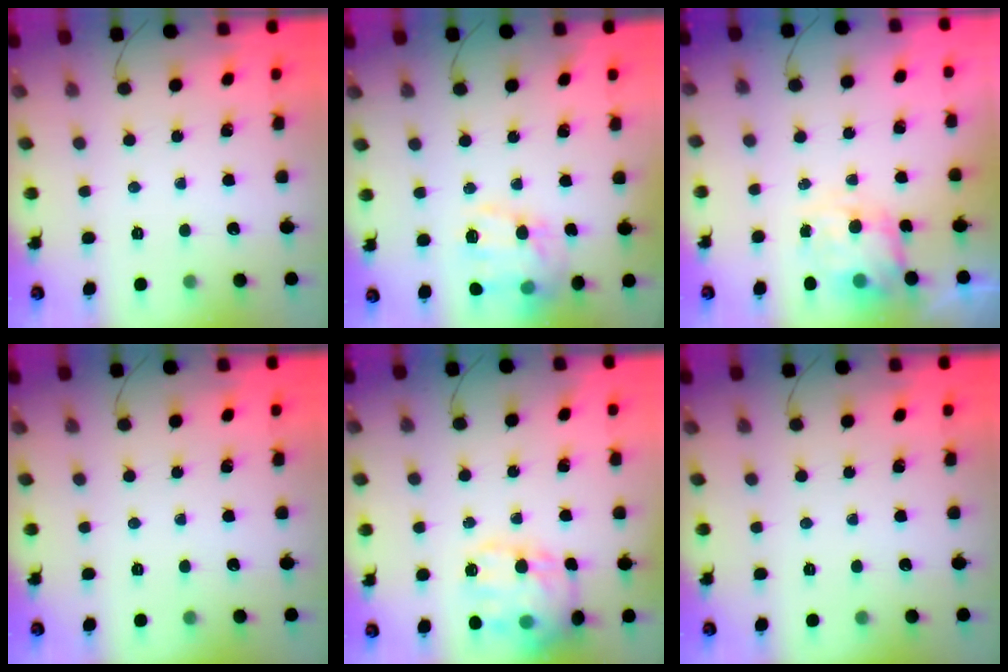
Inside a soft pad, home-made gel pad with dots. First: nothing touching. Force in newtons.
{"total": 13.0, "press": 13.0, "slide": 0.9}
{"total": 7.2, "press": 7.1, "slide": 1.0}
{"total": 0.0}
{"total": 18.0, "press": 17.9, "slide": 1.7}
{"total": 0.0}